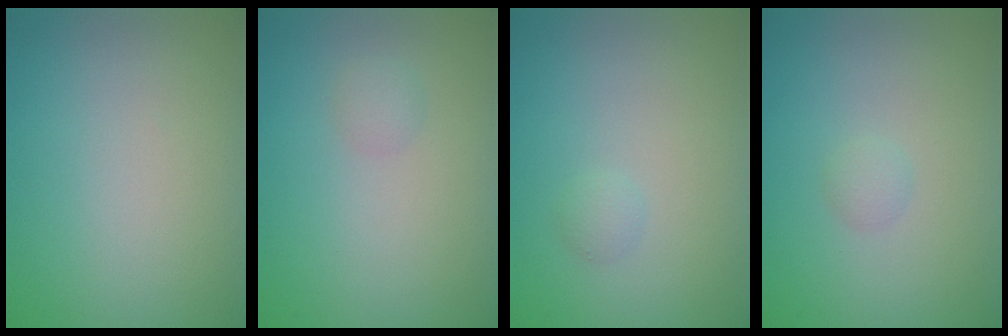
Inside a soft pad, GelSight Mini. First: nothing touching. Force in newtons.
{"total": 1.0, "press": 1.0, "slide": 0.1}
{"total": 0.8, "press": 0.8, "slide": 0.1}
{"total": 0.8, "press": 0.8, "slide": 0.1}